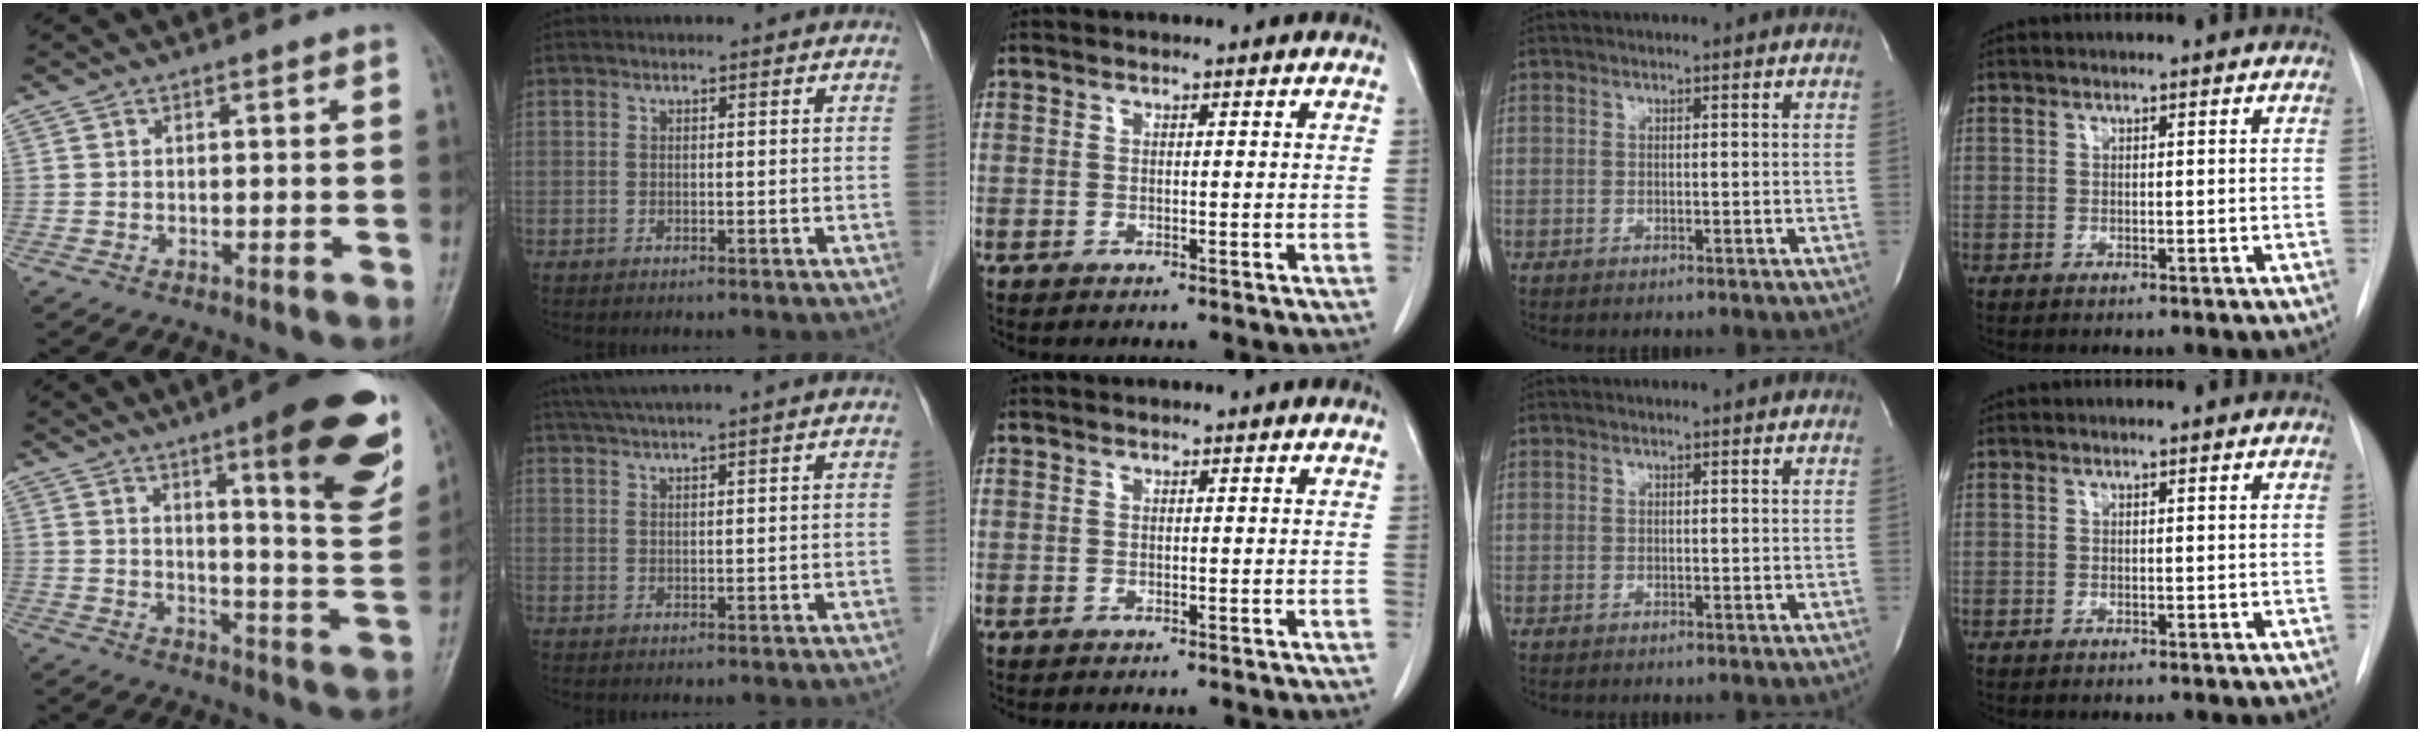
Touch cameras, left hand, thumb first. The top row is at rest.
{"thumb": {"total": 21.6, "force": [11.0, 4.2, 18.2], "torque": [-0.201, -0.054, 0.151]}, "index": {"total": 10.1, "force": [8.8, -0.9, 5.0], "torque": [-0.085, 0.038, 0.120]}}